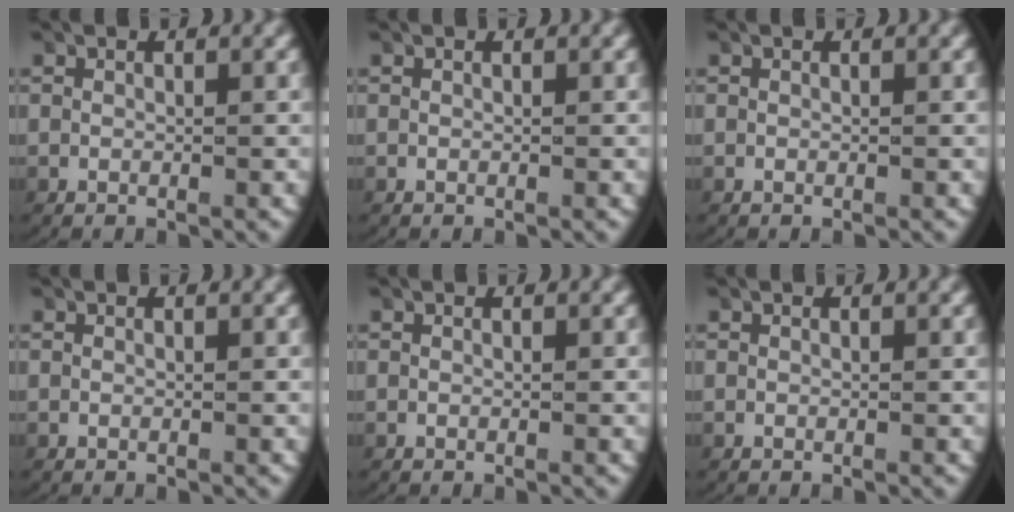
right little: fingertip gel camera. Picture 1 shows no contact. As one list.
[{"total": 0.0}, {"total": 0.0}, {"total": 0.0}, {"total": 0.0}, {"total": 0.0}]